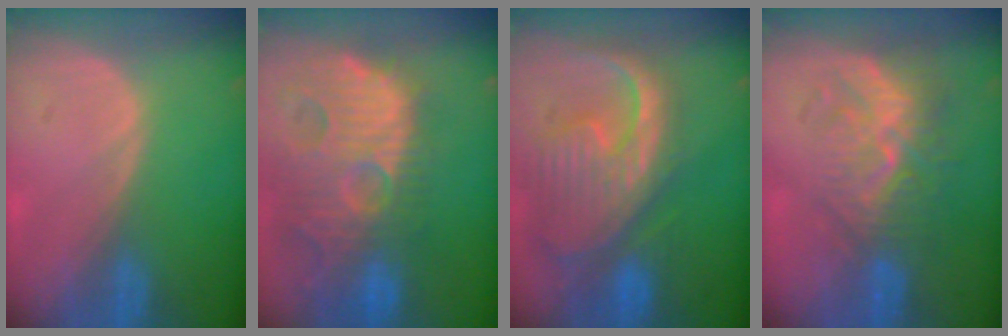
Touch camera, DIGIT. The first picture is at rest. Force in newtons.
{"total": 14.6, "press": 12.5, "slide": 7.5}
{"total": 12.7, "press": 10.9, "slide": 6.5}
{"total": 9.6, "press": 8.5, "slide": 4.5}